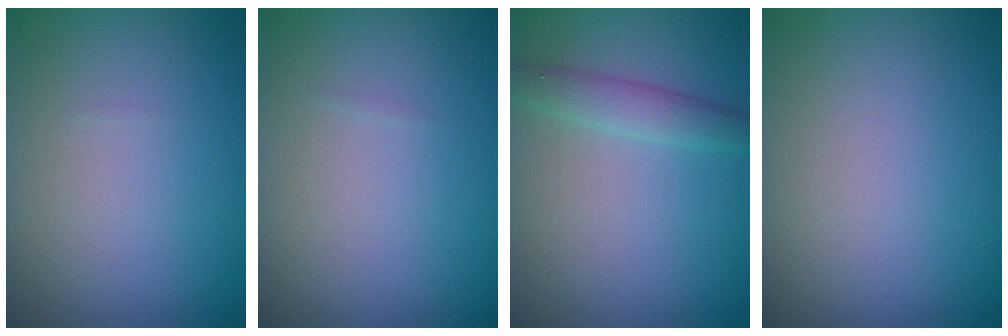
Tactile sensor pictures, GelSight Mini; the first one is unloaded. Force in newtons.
{"total": 0.0}
{"total": 2.3, "press": 2.3, "slide": 0.1}
{"total": 0.0}